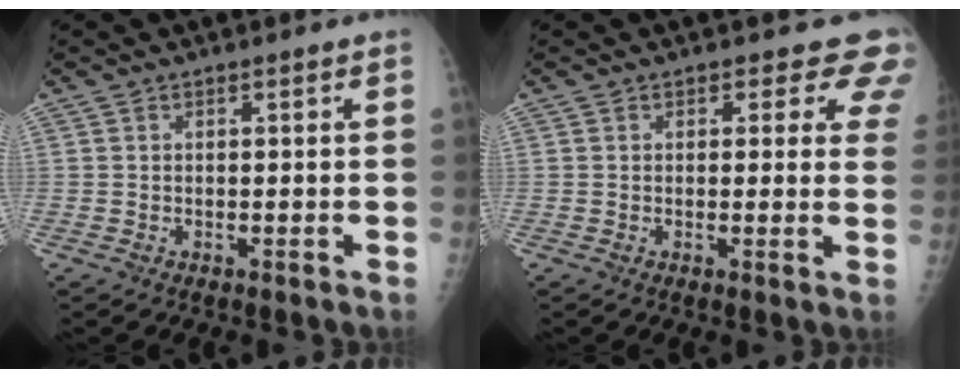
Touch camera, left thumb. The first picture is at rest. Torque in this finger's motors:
{"motor_torque": [0.09, 0.25, -0.13, -0.26, 0.11]}